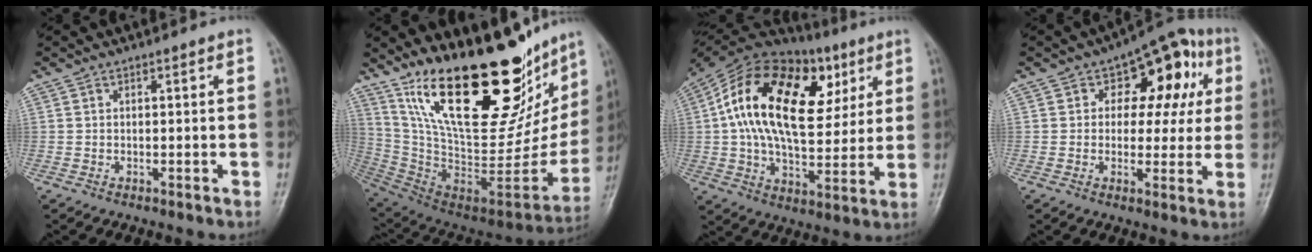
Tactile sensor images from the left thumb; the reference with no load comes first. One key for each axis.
{"total": 35.0, "fx": 23.0, "fy": 13.5, "fz": 22.5, "tx": -0.315, "ty": -0.095, "tz": 0.385}
{"total": 27.1, "fx": 7.6, "fy": 15.0, "fz": 21.2, "tx": -0.359, "ty": 0.015, "tz": 0.117}
{"total": 13.6, "fx": 3.4, "fy": 8.7, "fz": 9.8, "tx": -0.057, "ty": 0.023, "tz": 0.035}